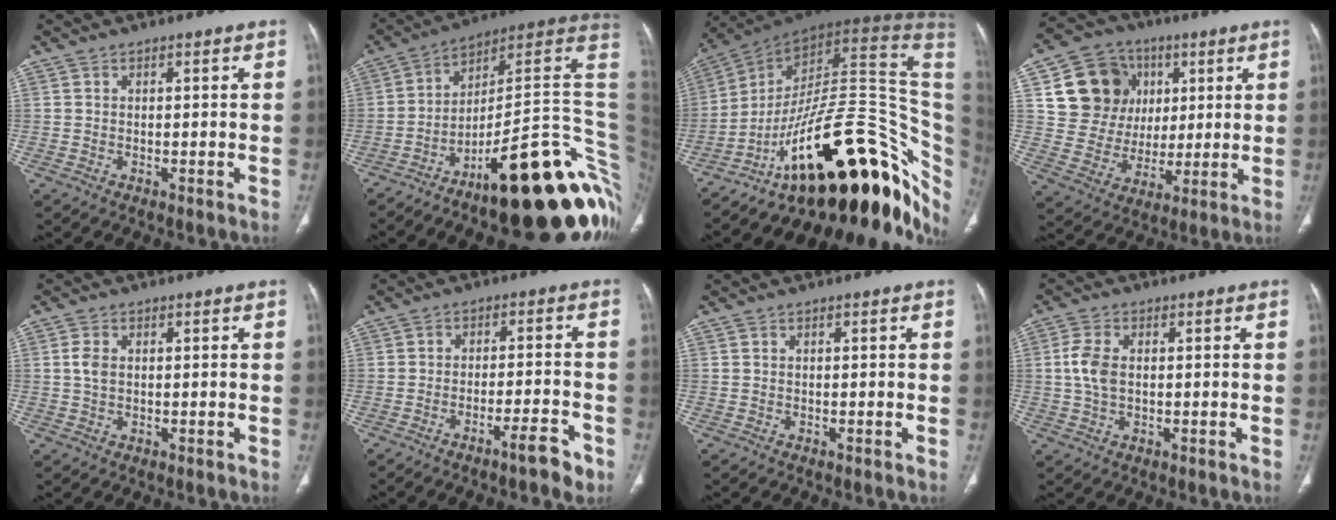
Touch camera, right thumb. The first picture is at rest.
{"total": 29.7, "force": [-10.1, 8.8, 26.5], "torque": [-0.223, 0.103, -0.144]}
{"total": 35.2, "force": [-9.6, 15.6, 30.1], "torque": [-0.292, 0.100, -0.136]}
{"total": 16.5, "force": [5.1, 14.3, 6.3], "torque": [-0.074, 0.008, 0.102]}
{"total": 2.7, "force": [0.5, 1.8, 2.0], "torque": [-0.042, 0.002, 0.010]}
{"total": 5.4, "force": [-3.7, 1.1, 3.8], "torque": [-0.058, 0.027, -0.055]}
{"total": 0.0}
{"total": 5.2, "force": [0.4, 3.2, 4.2], "torque": [-0.100, 0.007, 0.007]}